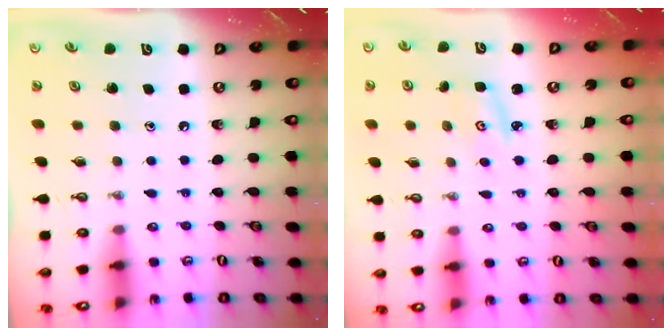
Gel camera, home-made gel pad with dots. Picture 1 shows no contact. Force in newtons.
{"total": 2.9, "press": 2.8, "slide": 0.4}